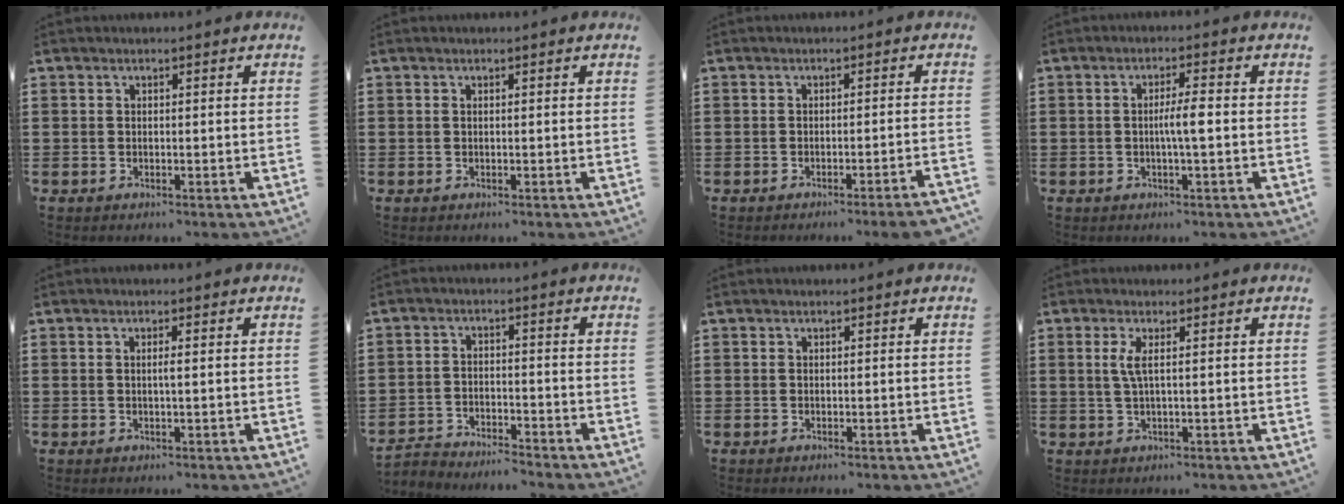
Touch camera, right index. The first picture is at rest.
{"total": 0.0}
{"total": 1.8, "force": [-1.4, -0.3, 1.0], "torque": [-0.017, -0.001, -0.028]}
{"total": 3.7, "force": [-0.4, 0.3, 3.7], "torque": [-0.065, -0.002, -0.010]}
{"total": 1.1, "force": [0.1, 0.0, 1.1], "torque": [-0.022, -0.003, 0.000]}
{"total": 3.7, "force": [-3.7, 0.2, -0.3], "torque": [-0.003, 0.001, -0.081]}
{"total": 0.0}
{"total": 2.4, "force": [0.3, -0.1, 2.4], "torque": [-0.056, -0.008, 0.001]}